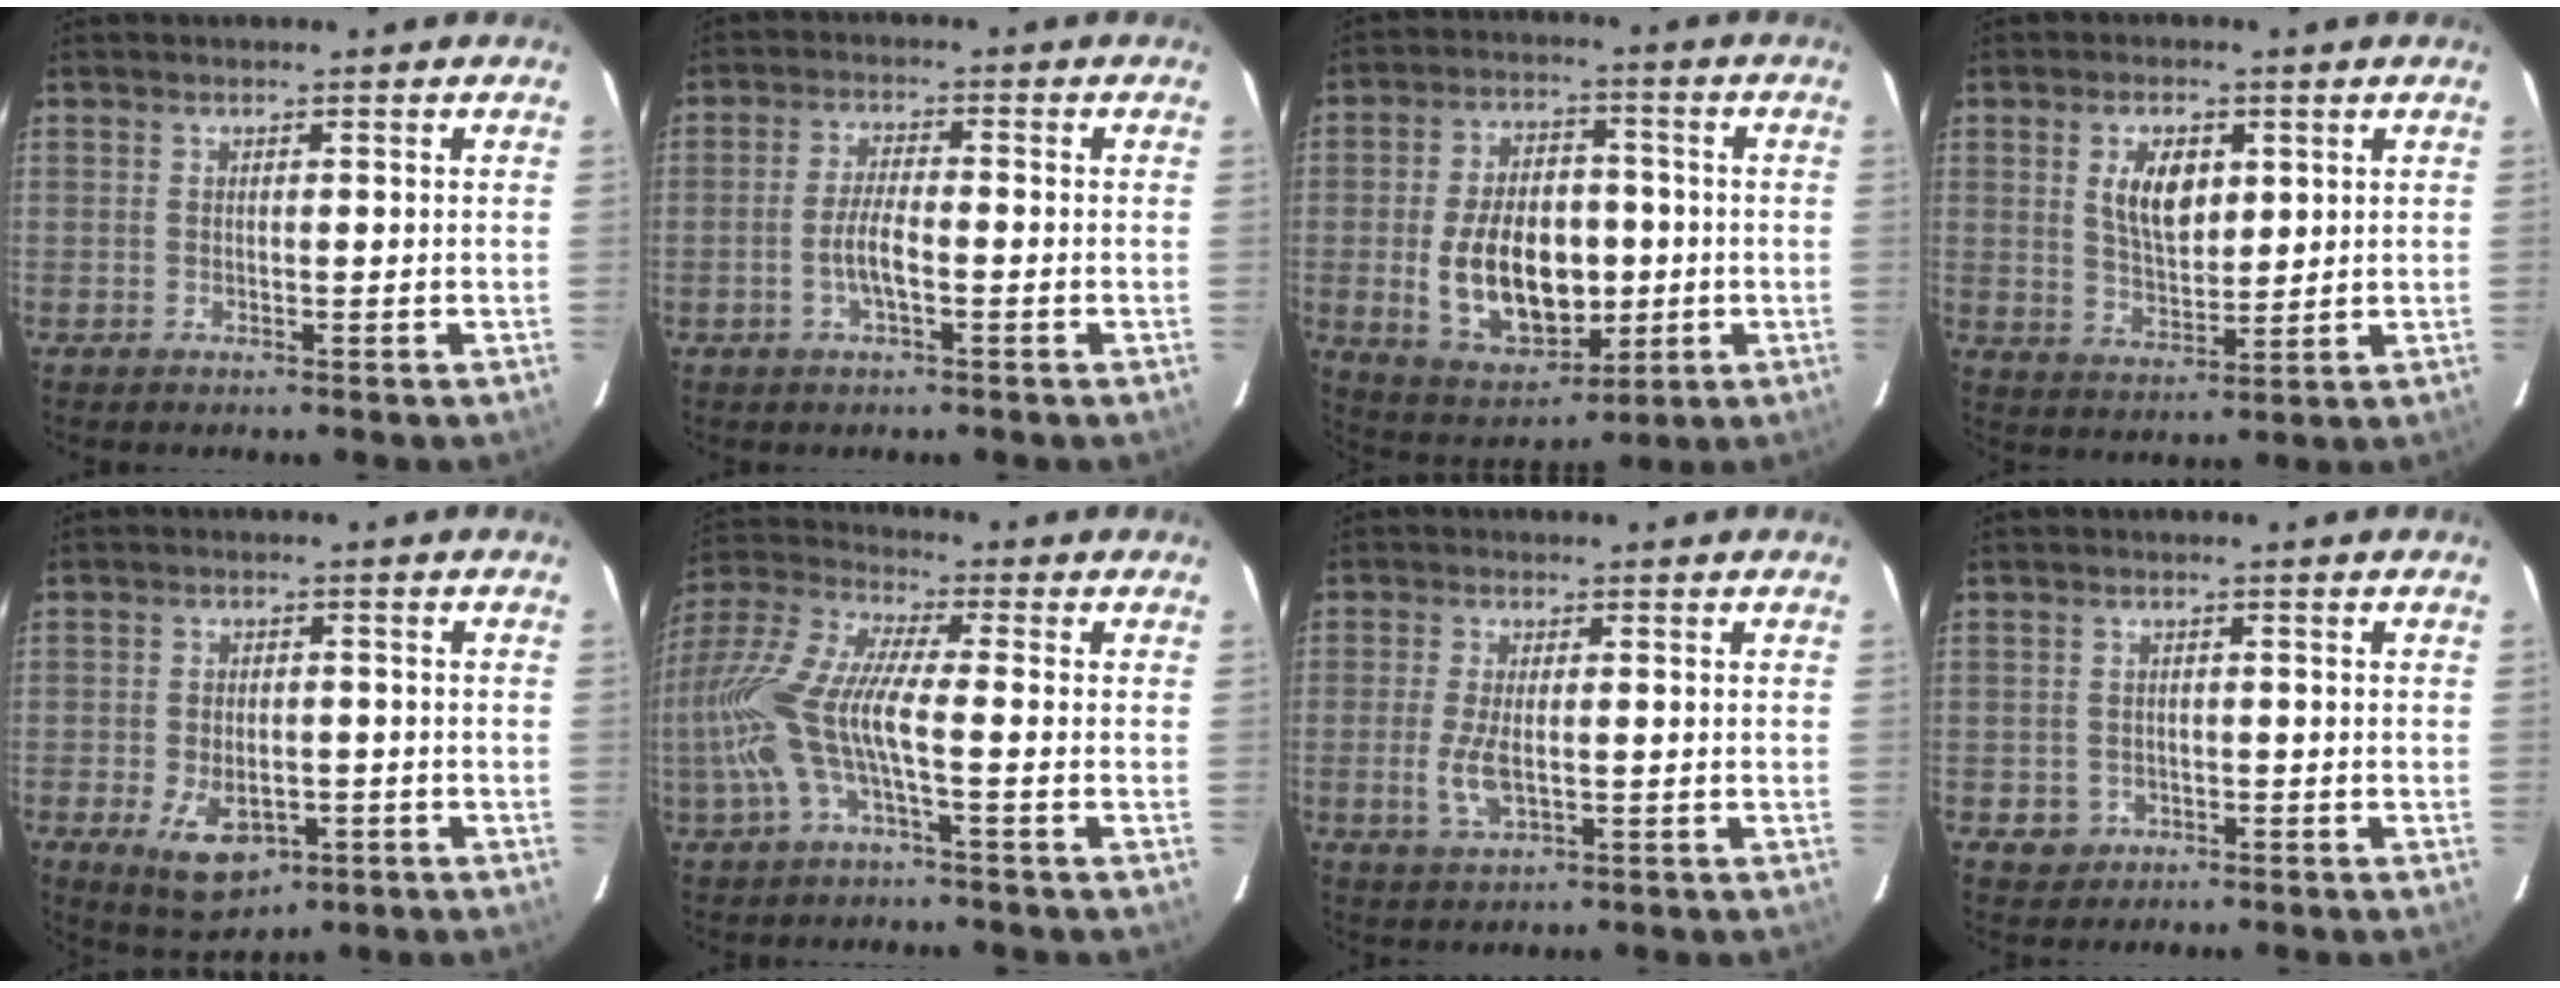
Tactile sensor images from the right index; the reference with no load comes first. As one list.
[{"total": 4.6, "force": [-1.6, 1.1, 4.2], "torque": [-0.087, 0.003, -0.031]}, {"total": 16.6, "force": [-2.0, 10.4, 12.8], "torque": [-0.255, 0.008, -0.008]}, {"total": 8.1, "force": [2.6, 4.3, 6.3], "torque": [-0.114, 0.005, 0.055]}, {"total": 9.6, "force": [-4.0, 6.0, 6.4], "torque": [-0.131, -0.013, -0.050]}, {"total": 14.3, "force": [-3.2, 3.1, 13.6], "torque": [-0.274, -0.007, -0.067]}, {"total": 5.4, "force": [-1.0, 2.2, 4.8], "torque": [-0.104, -0.008, -0.019]}, {"total": 3.5, "force": [-1.0, 3.3, 0.3], "torque": [-0.013, 0.008, -0.008]}]